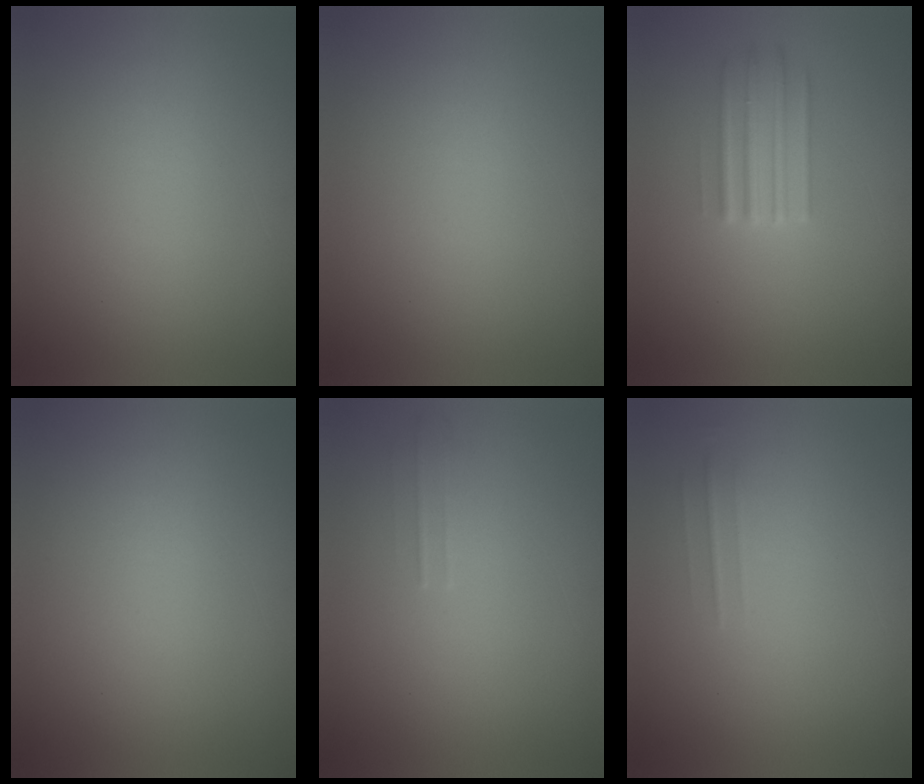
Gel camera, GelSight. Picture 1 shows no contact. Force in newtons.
{"total": 0.0}
{"total": 2.5}
{"total": 0.0}
{"total": 1.5}
{"total": 1.5}